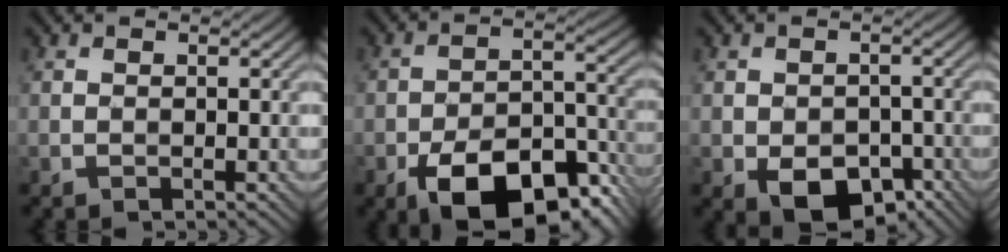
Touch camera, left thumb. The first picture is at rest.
{"total": 14.2, "force": [-8.4, 6.7, 9.3], "torque": [-0.155, -0.010, -0.137]}
{"total": 7.3, "force": [-3.5, 4.5, 4.5], "torque": [-0.076, -0.019, -0.047]}